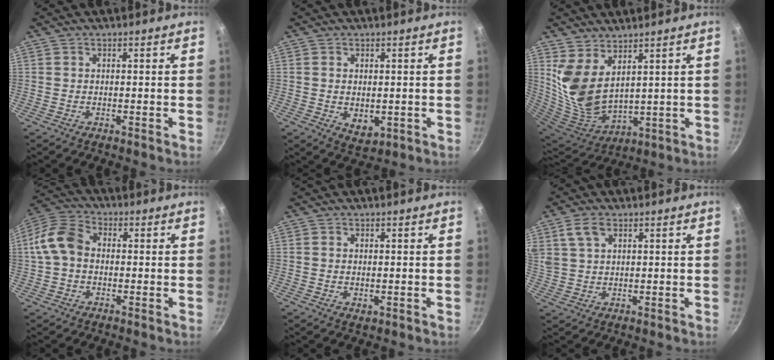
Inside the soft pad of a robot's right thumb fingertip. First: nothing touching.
{"total": 4.6, "force": [-0.3, 3.1, 3.4], "torque": [-0.049, -0.015, 0.002]}
{"total": 11.2, "force": [5.7, 5.8, 7.7], "torque": [-0.145, -0.064, 0.131]}
{"total": 9.3, "force": [0.0, 6.9, 6.3], "torque": [-0.111, 0.029, -0.017]}
{"total": 1.3, "force": [0.0, 0.8, 1.0], "torque": [-0.016, -0.003, 0.001]}
{"total": 5.1, "force": [2.5, 3.0, 3.3], "torque": [-0.057, 0.000, 0.054]}